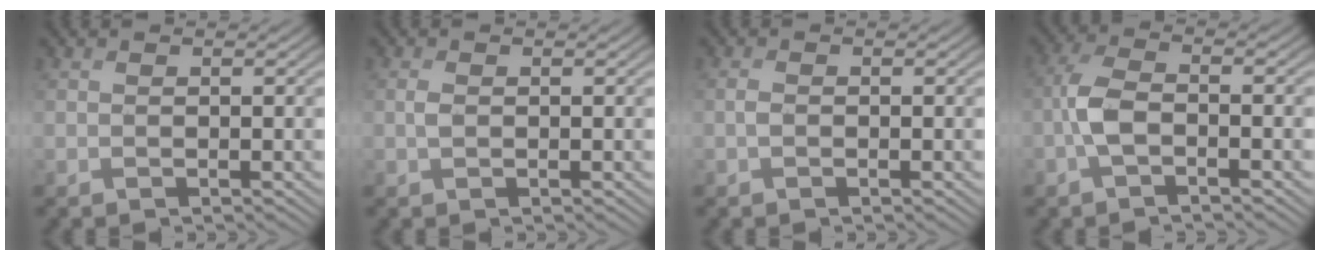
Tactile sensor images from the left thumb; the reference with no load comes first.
{"total": 0.9, "force": [0.5, 0.3, 0.7], "torque": [-0.016, 0.007, 0.009]}
{"total": 0.6, "force": [0.1, 0.2, 0.5], "torque": [-0.012, 0.007, 0.000]}
{"total": 4.2, "force": [-1.2, 1.6, 3.7], "torque": [-0.089, 0.013, -0.034]}